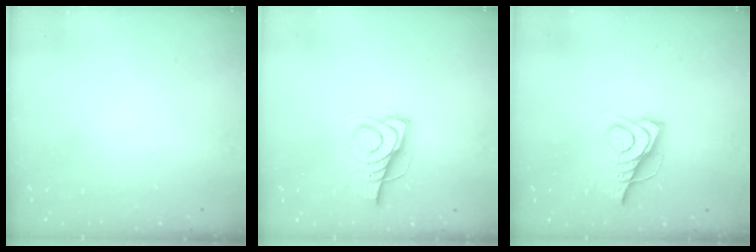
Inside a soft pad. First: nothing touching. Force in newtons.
{"total": 7.4, "press": 7.4, "slide": 0.9}
{"total": 10.2, "press": 9.6, "slide": 3.3}